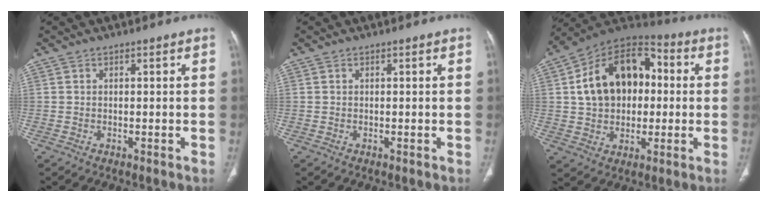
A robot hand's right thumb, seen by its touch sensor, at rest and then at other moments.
{"total": 0.0}
{"total": 19.0, "force": [2.2, 13.3, 13.4], "torque": [-0.185, 0.029, 0.033]}